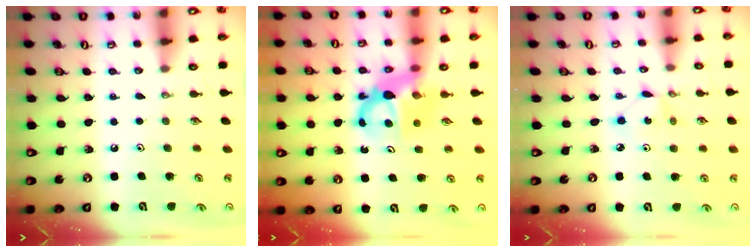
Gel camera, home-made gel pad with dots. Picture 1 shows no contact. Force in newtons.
{"total": 7.3, "press": 7.3, "slide": 0.6}
{"total": 1.7, "press": 1.7, "slide": 0.1}